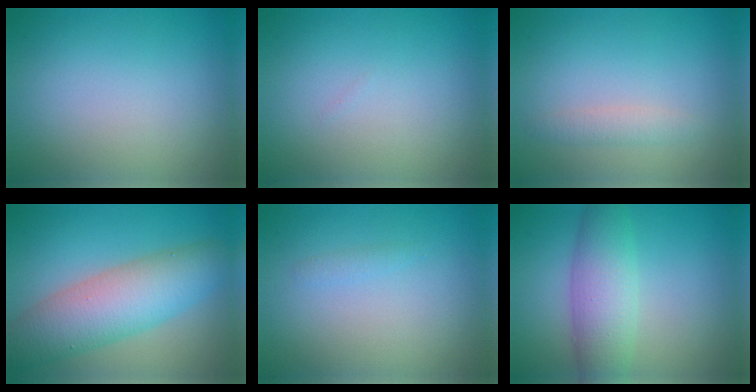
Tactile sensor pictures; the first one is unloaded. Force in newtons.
{"total": 0.0}
{"total": 1.4, "press": 1.4, "slide": 0.1}
{"total": 7.8, "press": 7.8, "slide": 0.2}
{"total": 0.6, "press": 0.6, "slide": 0.0}
{"total": 5.2, "press": 5.2, "slide": 0.1}